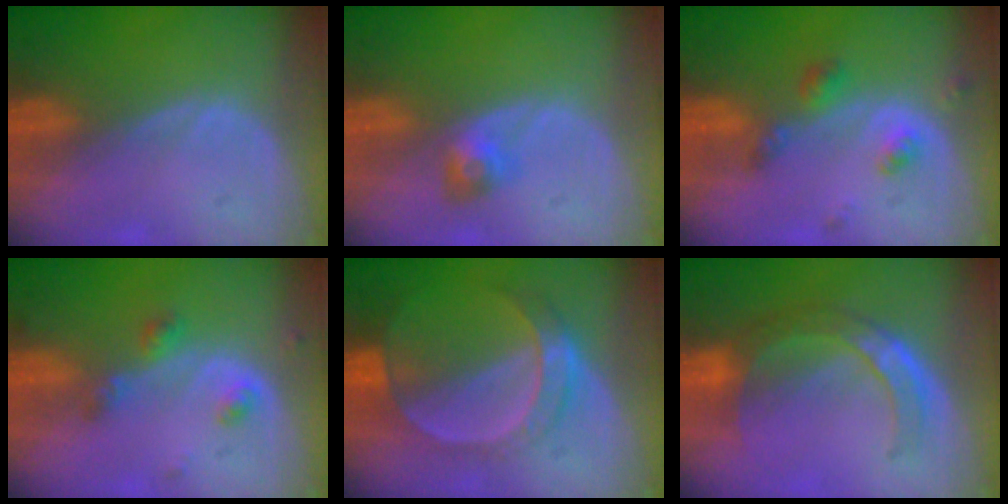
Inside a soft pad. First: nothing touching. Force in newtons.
{"total": 3.0, "press": 2.6, "slide": 1.3}
{"total": 4.5, "press": 4.2, "slide": 1.8}
{"total": 3.4, "press": 3.4, "slide": 0.7}
{"total": 7.3, "press": 6.4, "slide": 3.4}
{"total": 6.7, "press": 6.4, "slide": 1.9}